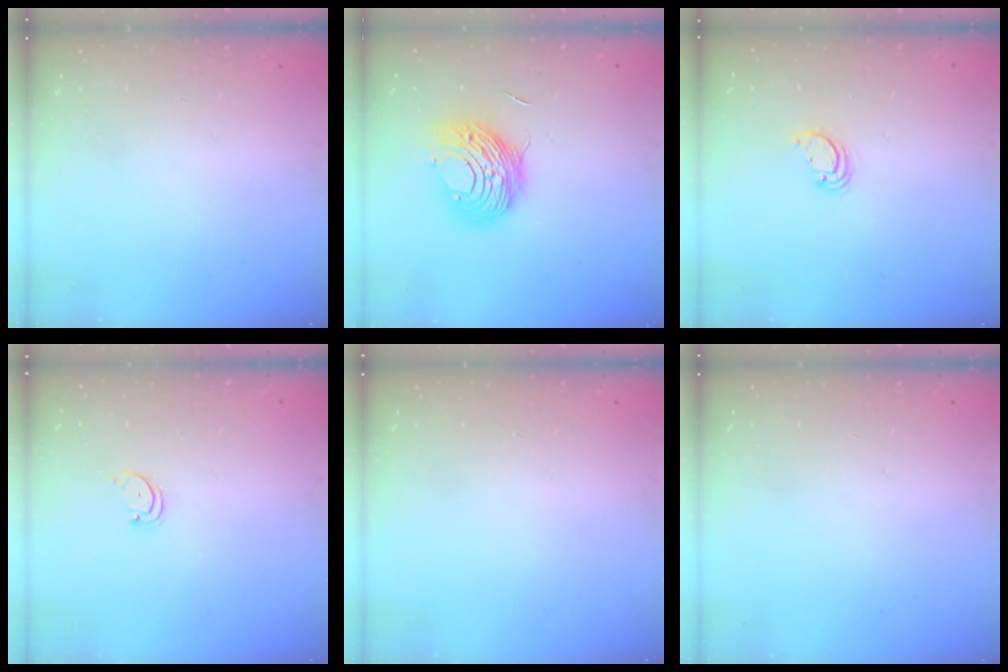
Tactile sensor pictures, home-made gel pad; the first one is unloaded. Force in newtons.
{"total": 10.6, "press": 10.5, "slide": 1.0}
{"total": 3.2, "press": 3.1, "slide": 0.3}
{"total": 1.6, "press": 1.6, "slide": 0.4}
{"total": 0.0}
{"total": 0.0}